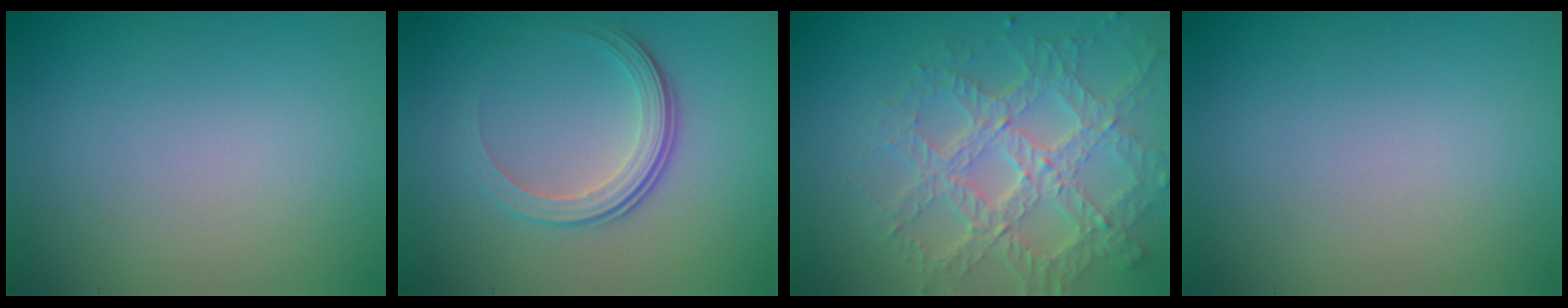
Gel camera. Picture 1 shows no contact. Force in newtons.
{"total": 3.6, "press": 2.5, "slide": 2.5}
{"total": 6.6, "press": 4.7, "slide": 4.6}
{"total": 0.0}